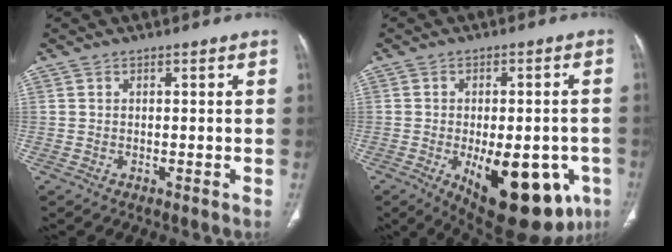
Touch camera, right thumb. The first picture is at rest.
{"total": 21.1, "force": [-7.6, 9.8, 17.0], "torque": [-0.169, -0.001, -0.084]}